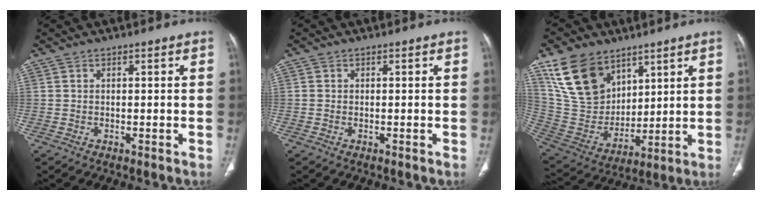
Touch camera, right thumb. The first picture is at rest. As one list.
[{"total": 0.0}, {"total": 16.9, "force": [10.0, 11.0, 8.1], "torque": [-0.123, -0.041, 0.211]}]